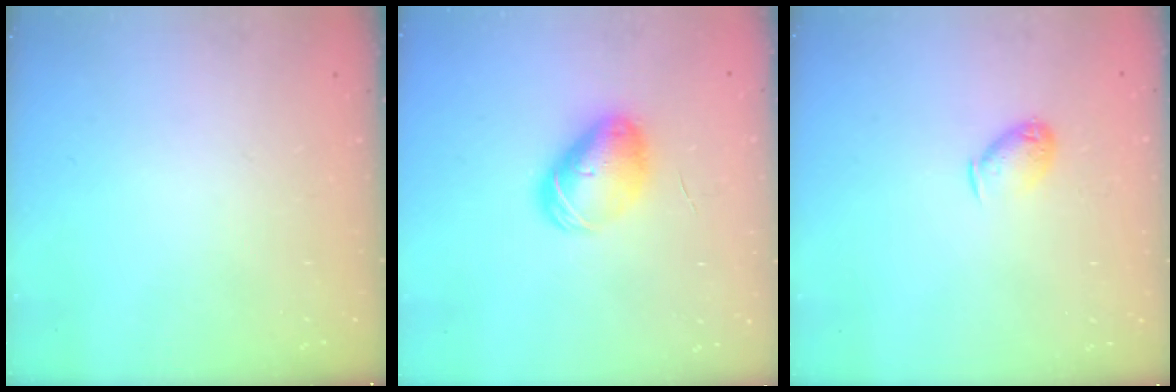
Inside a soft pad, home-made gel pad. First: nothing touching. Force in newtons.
{"total": 9.1, "press": 9.0, "slide": 1.5}
{"total": 5.9, "press": 5.8, "slide": 0.4}